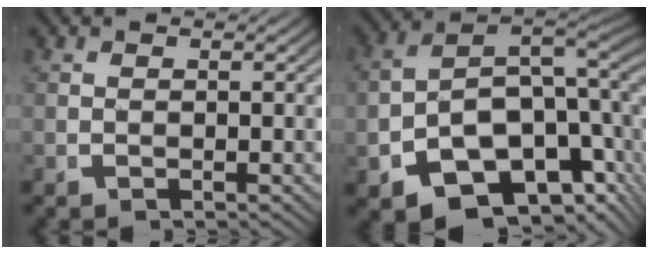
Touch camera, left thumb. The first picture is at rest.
{"total": 17.6, "force": [-1.8, 13.1, 11.6], "torque": [-0.210, -0.038, -0.029]}